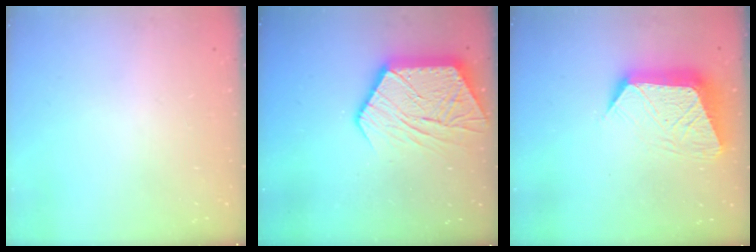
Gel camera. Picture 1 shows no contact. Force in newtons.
{"total": 17.4, "press": 17.4, "slide": 1.1}
{"total": 13.1, "press": 13.1, "slide": 1.2}